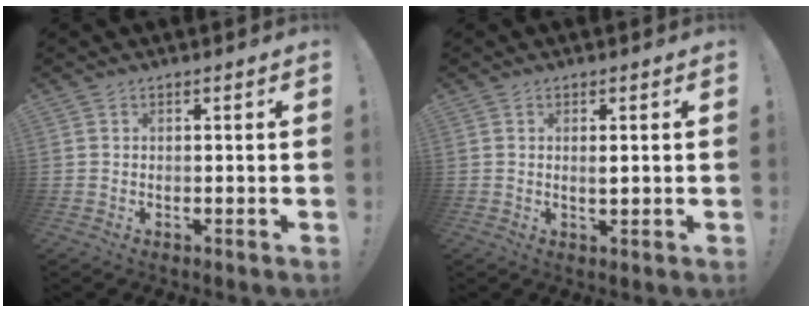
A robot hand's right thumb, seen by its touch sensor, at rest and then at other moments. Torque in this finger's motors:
{"motor_torque": [-0.45, -0.01, 0.18, 0.15, 0.06]}